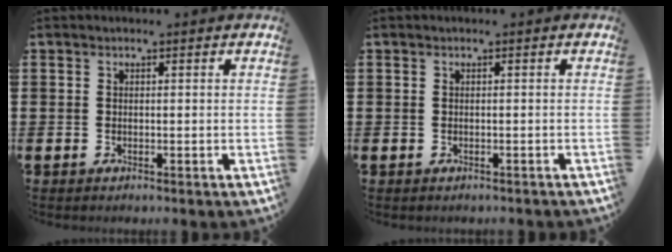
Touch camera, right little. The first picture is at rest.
{"total": 0.0}